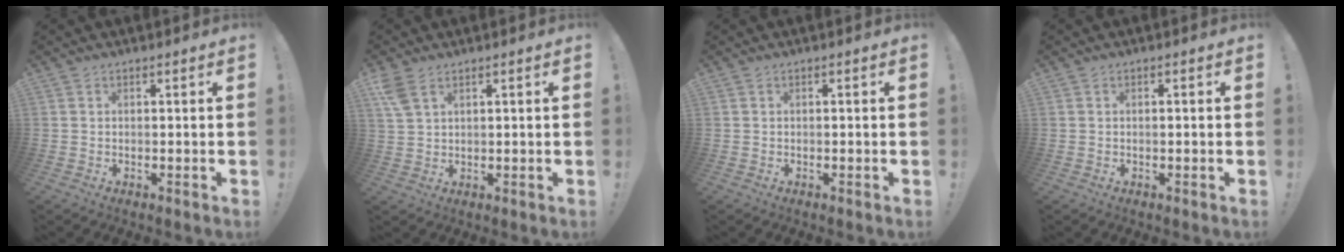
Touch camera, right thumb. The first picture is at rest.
{"total": 5.5, "force": [3.4, 2.9, 3.3], "torque": [-0.065, -0.010, 0.064]}
{"total": 0.0}
{"total": 0.7, "force": [-0.5, -0.1, 0.5], "torque": [-0.013, 0.002, -0.008]}